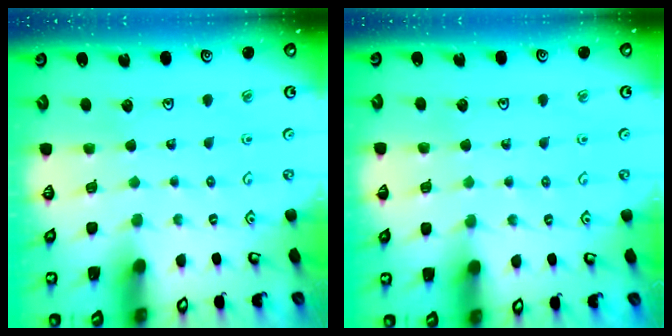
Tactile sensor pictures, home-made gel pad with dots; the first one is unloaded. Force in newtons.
{"total": 4.7, "press": 4.6, "slide": 0.7}